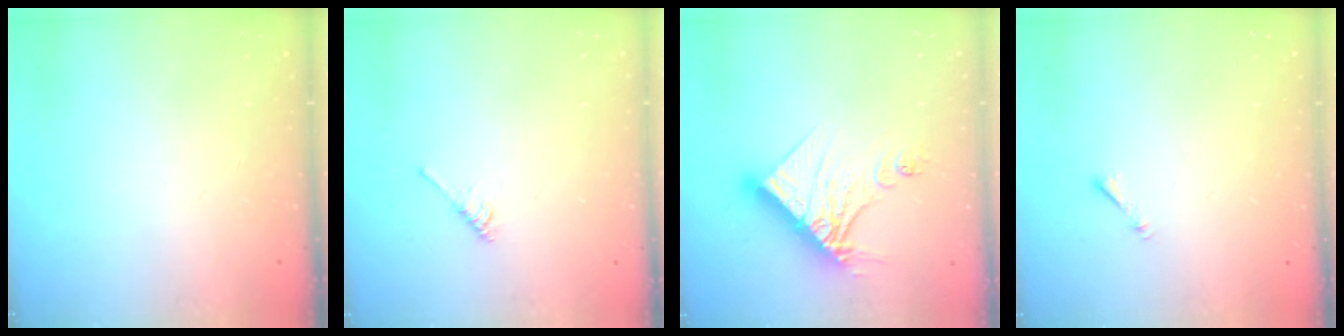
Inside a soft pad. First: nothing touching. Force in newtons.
{"total": 2.1, "press": 2.1, "slide": 0.4}
{"total": 14.3, "press": 14.2, "slide": 1.4}
{"total": 0.8, "press": 0.7, "slide": 0.3}